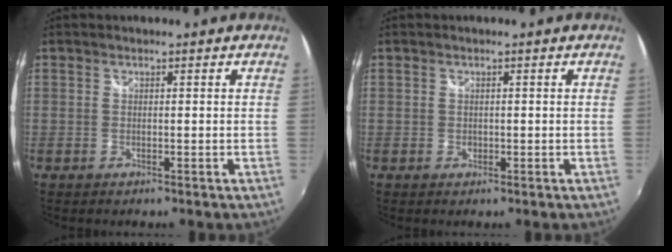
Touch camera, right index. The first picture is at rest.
{"total": 0.7, "force": [-0.2, 0.7, 0.2], "torque": [-0.001, -0.002, -0.003]}